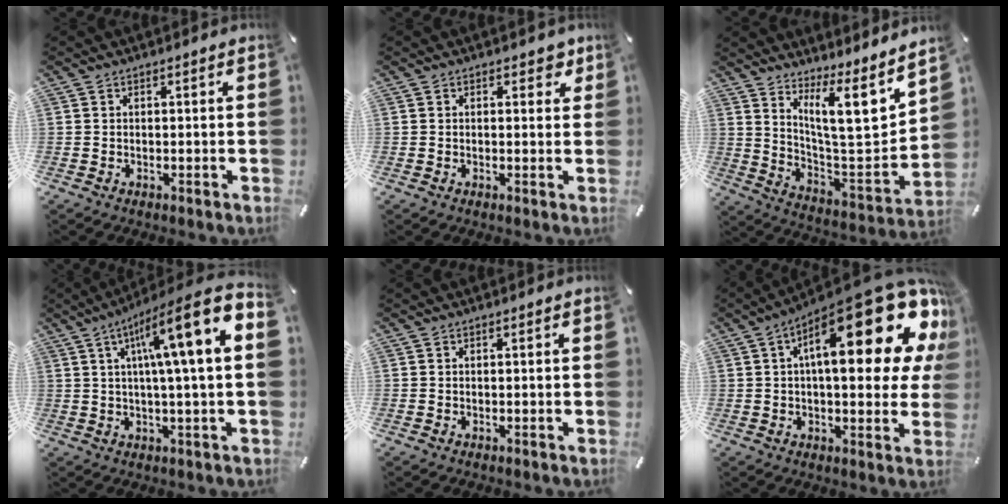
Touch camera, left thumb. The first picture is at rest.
{"total": 2.6, "force": [1.2, 1.6, 1.6], "torque": [-0.005, -0.006, 0.011]}
{"total": 15.3, "force": [9.4, 4.4, 11.3], "torque": [-0.165, -0.081, 0.146]}
{"total": 16.9, "force": [5.9, 1.8, 15.8], "torque": [-0.257, -0.033, 0.077]}
{"total": 0.0}
{"total": 27.5, "force": [11.5, 9.7, 23.0], "torque": [-0.343, -0.083, 0.186]}